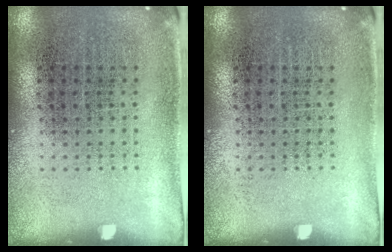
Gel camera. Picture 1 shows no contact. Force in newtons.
{"total": 0.0}